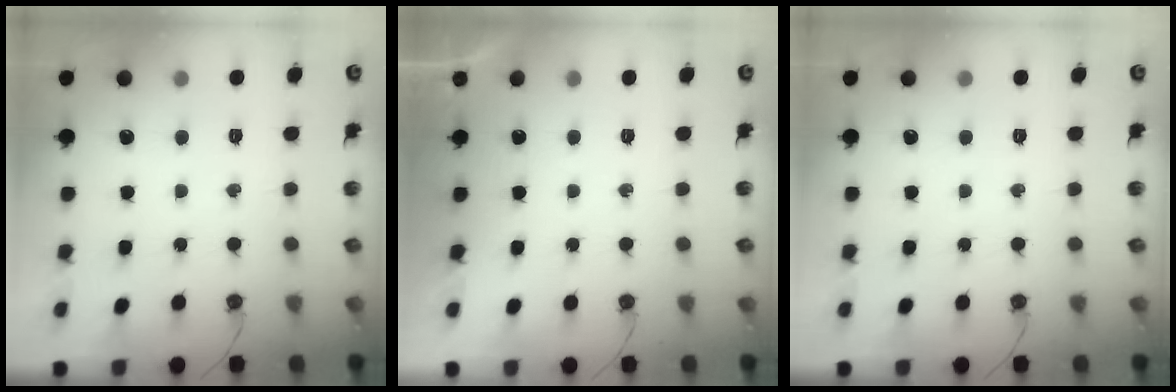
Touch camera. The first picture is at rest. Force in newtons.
{"total": 0.0}
{"total": 0.0}